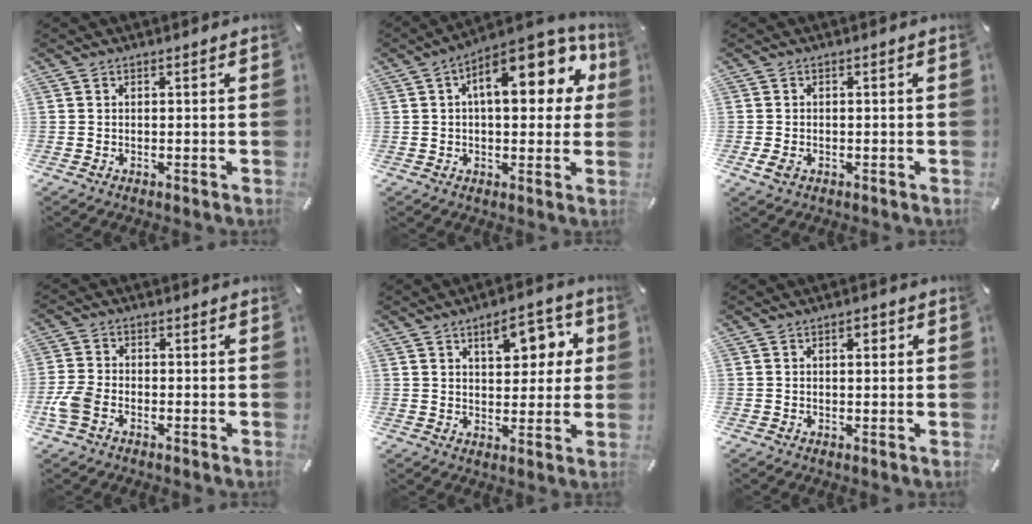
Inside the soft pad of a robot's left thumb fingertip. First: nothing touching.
{"total": 17.3, "force": [5.8, 8.1, 14.2], "torque": [-0.187, -0.022, 0.090]}
{"total": 1.9, "force": [-0.7, 1.3, 1.3], "torque": [-0.035, -0.003, -0.016]}
{"total": 5.8, "force": [-2.5, 3.7, 3.8], "torque": [-0.091, 0.007, -0.049]}
{"total": 10.2, "force": [4.2, 6.2, 6.9], "torque": [-0.077, -0.012, 0.064]}
{"total": 2.0, "force": [0.4, 1.2, 1.6], "torque": [-0.017, 0.003, 0.001]}